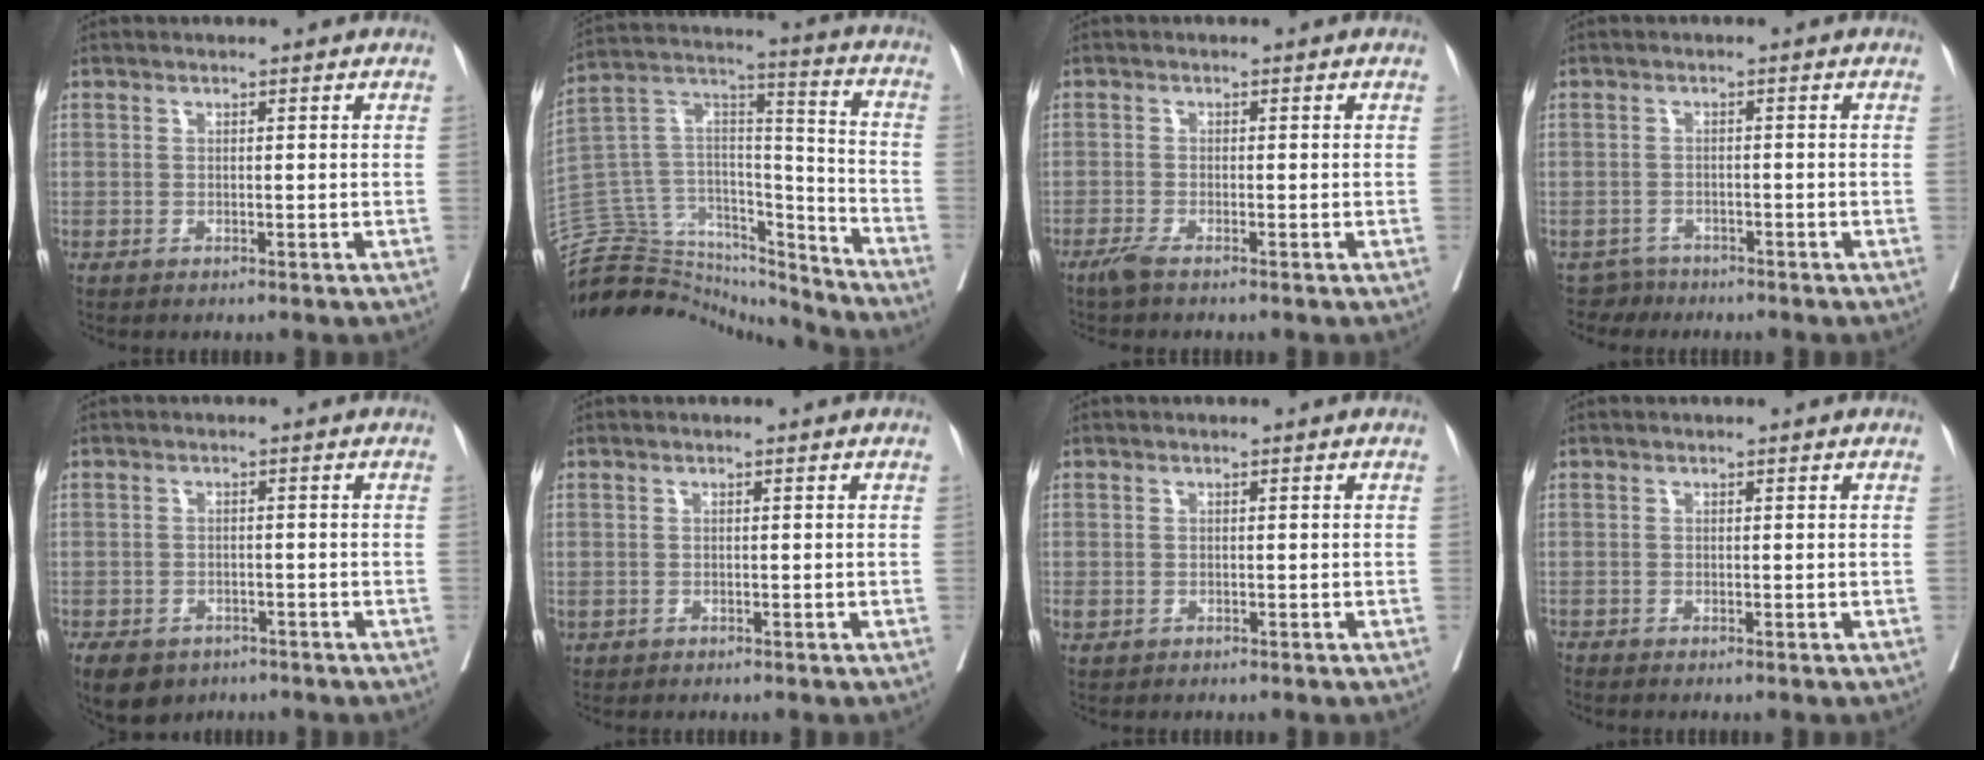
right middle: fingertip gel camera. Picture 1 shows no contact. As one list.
[{"total": 24.7, "force": [-22.8, 7.6, 5.6], "torque": [-0.147, 0.053, -0.362]}, {"total": 1.9, "force": [-1.5, 0.1, 1.2], "torque": [-0.028, -0.004, -0.032]}, {"total": 2.6, "force": [-2.2, 1.0, -1.0], "torque": [0.017, 0.000, -0.039]}, {"total": 10.8, "force": [-6.4, 7.7, 4.1], "torque": [-0.113, -0.013, -0.084]}, {"total": 0.8, "force": [-0.1, 0.7, 0.5], "torque": [-0.010, 0.002, 0.005]}, {"total": 2.2, "force": [-0.8, 1.6, 1.3], "torque": [-0.034, -0.001, -0.006]}, {"total": 0.0}]